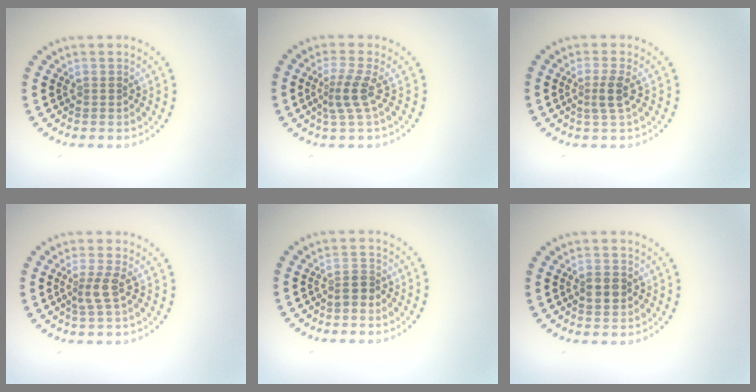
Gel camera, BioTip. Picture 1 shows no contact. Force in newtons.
{"total": 2.5, "press": 1.7, "slide": 1.8}
{"total": 1.7, "press": 1.3, "slide": 1.1}
{"total": 2.1, "press": 1.6, "slide": 1.4}
{"total": 1.7, "press": 1.4, "slide": 0.8}
{"total": 2.6, "press": 2.6, "slide": 0.2}